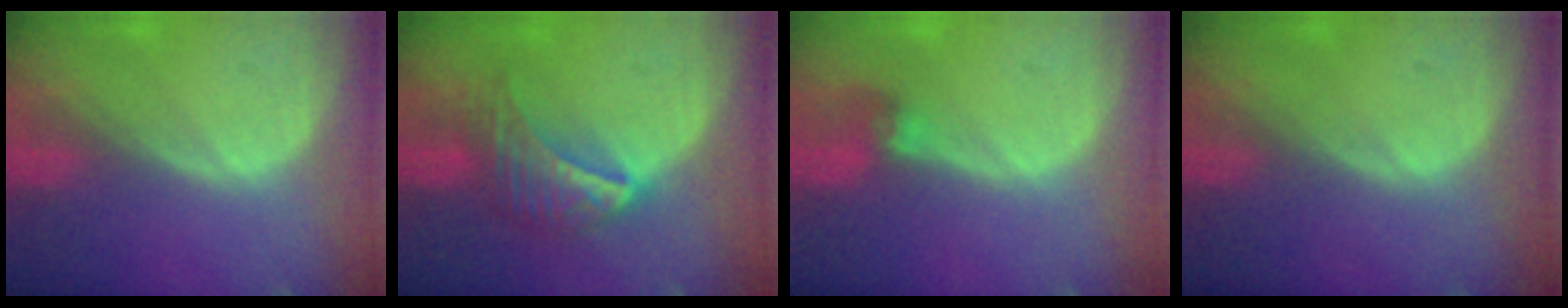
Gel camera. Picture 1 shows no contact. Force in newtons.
{"total": 7.4, "press": 6.5, "slide": 3.6}
{"total": 2.8, "press": 2.6, "slide": 1.1}
{"total": 0.0}